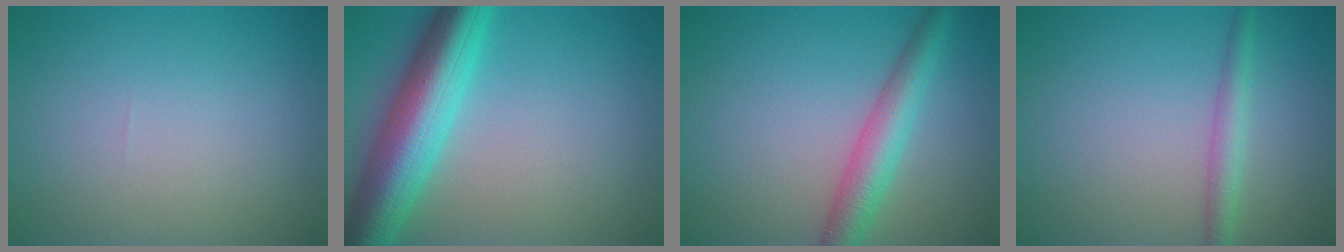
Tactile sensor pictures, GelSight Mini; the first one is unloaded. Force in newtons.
{"total": 9.0, "press": 9.0, "slide": 0.2}
{"total": 4.2, "press": 4.2, "slide": 0.2}
{"total": 2.3, "press": 2.3, "slide": 0.1}